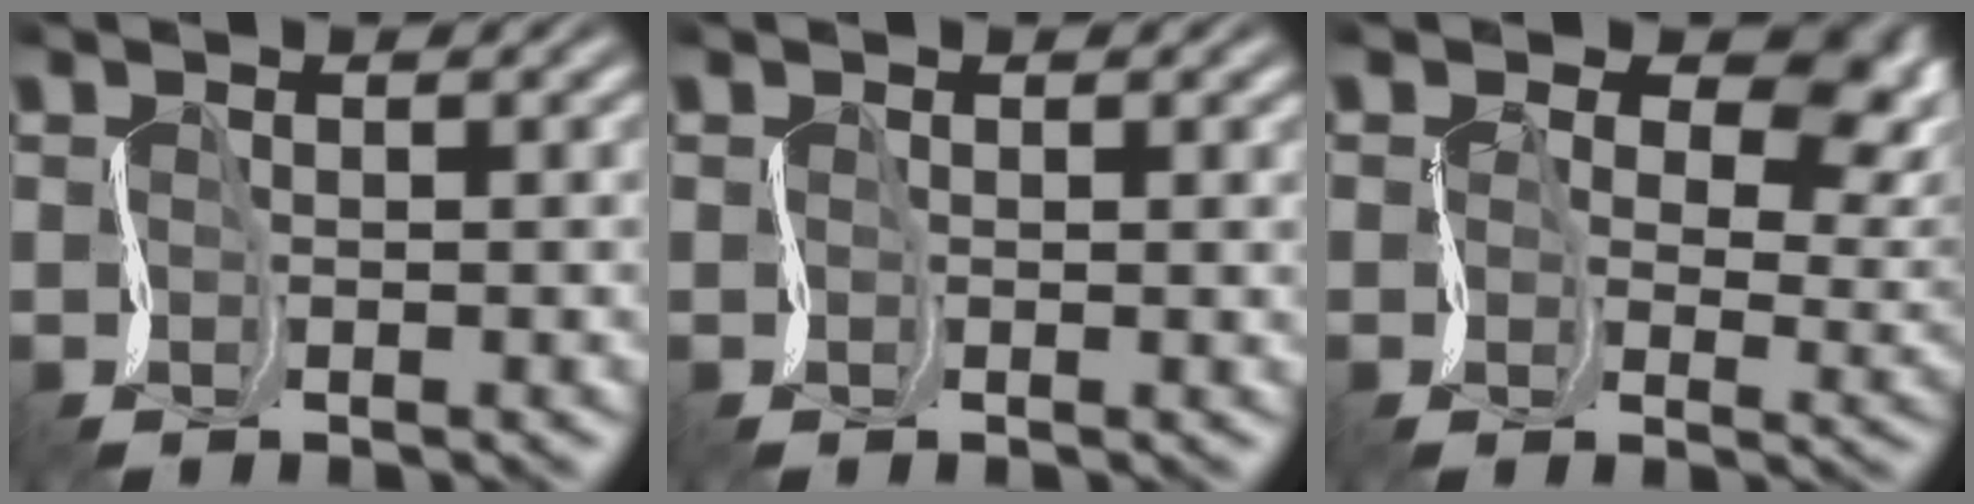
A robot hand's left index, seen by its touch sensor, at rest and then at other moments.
{"total": 0.7, "force": [0.2, 0.3, 0.6], "torque": [-0.008, -0.003, 0.003]}
{"total": 10.5, "force": [3.7, 7.1, 6.9], "torque": [-0.097, 0.011, 0.067]}